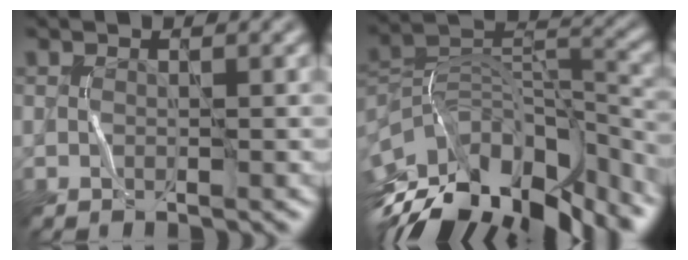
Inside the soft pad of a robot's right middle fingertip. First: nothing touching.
{"total": 14.4, "force": [-10.0, 6.4, 8.2], "torque": [-0.169, 0.015, -0.157]}